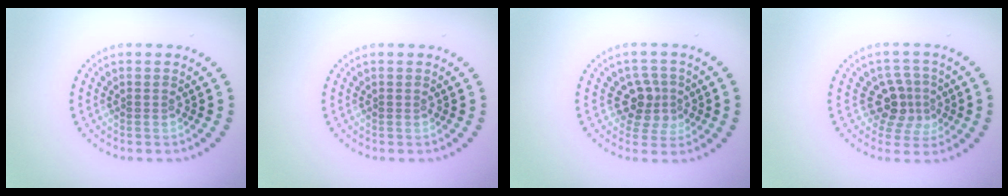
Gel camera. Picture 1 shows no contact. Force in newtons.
{"total": 0.0}
{"total": 2.8, "press": 2.4, "slide": 1.4}
{"total": 3.2, "press": 2.7, "slide": 1.7}